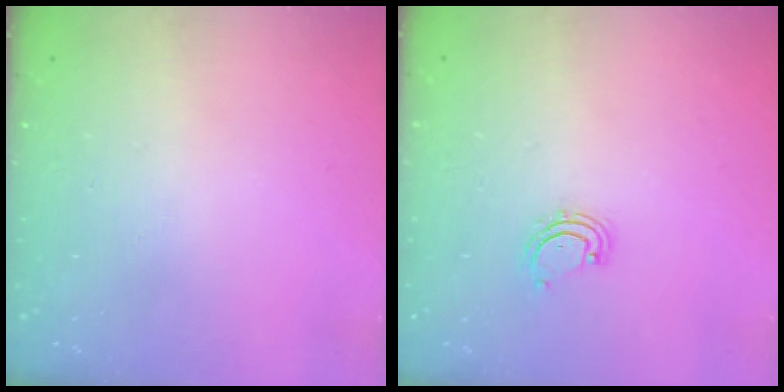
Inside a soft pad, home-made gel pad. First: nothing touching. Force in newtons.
{"total": 2.6, "press": 2.6, "slide": 0.3}